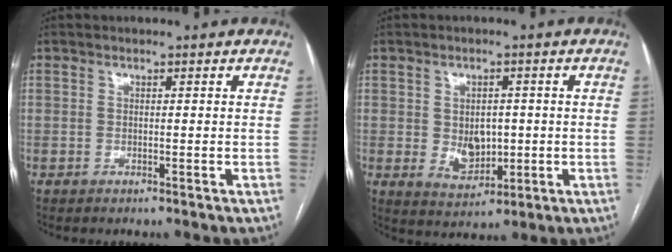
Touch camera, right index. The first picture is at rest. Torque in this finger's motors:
{"motor_torque": [0.63, 0.38, 0.36, 0.07]}